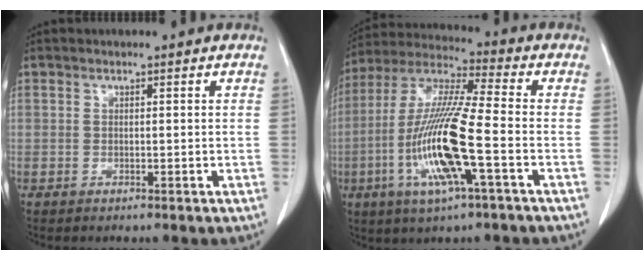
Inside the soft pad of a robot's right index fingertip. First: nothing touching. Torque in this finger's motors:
{"motor_torque": [2.14, 0.00, 0.52, 0.21]}